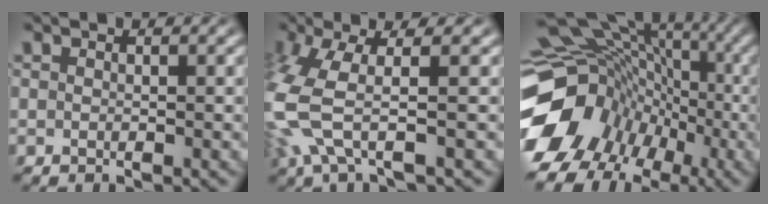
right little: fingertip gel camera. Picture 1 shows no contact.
{"total": 6.7, "force": [0.4, 3.6, 5.7], "torque": [-0.152, -0.010, 0.008]}
{"total": 17.8, "force": [-2.0, 14.6, 9.9], "torque": [-0.177, -0.050, -0.026]}